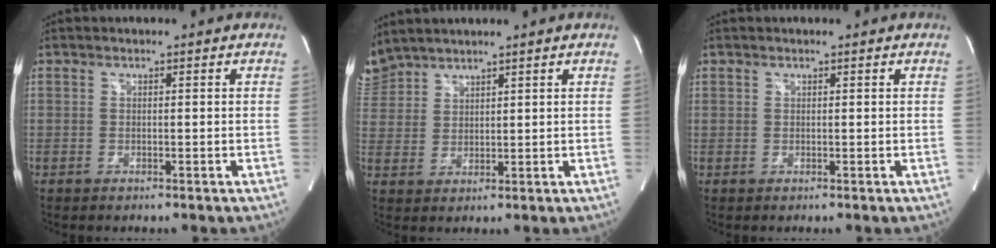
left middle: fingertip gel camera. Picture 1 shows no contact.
{"total": 5.3, "force": [5.1, 1.4, 0.2], "torque": [-0.016, 0.017, 0.111]}
{"total": 0.5, "force": [0.3, 0.4, 0.0], "torque": [0.000, 0.004, 0.006]}